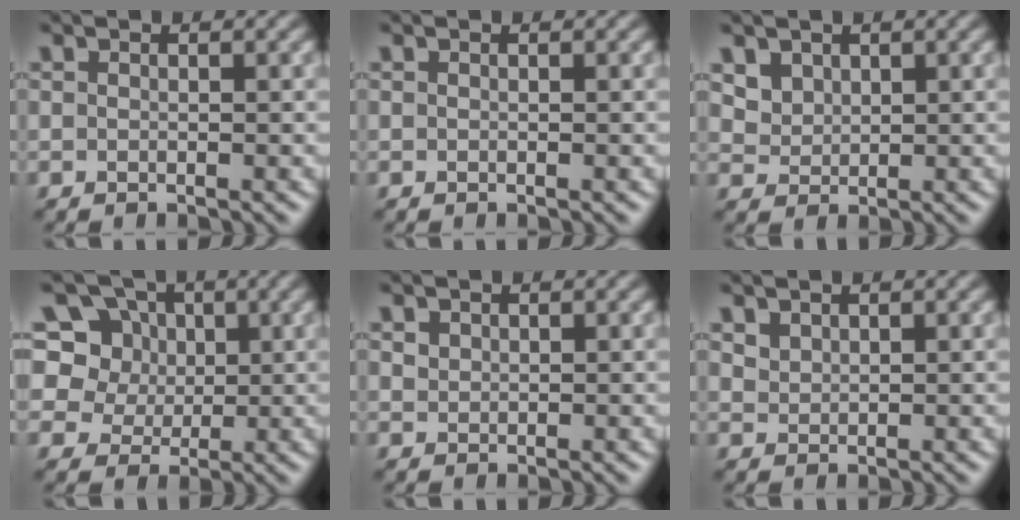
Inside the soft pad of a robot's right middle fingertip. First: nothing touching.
{"total": 0.0}
{"total": 3.1, "force": [1.9, 2.1, 1.2], "torque": [-0.039, -0.003, 0.052]}
{"total": 8.6, "force": [4.4, 6.5, 3.6], "torque": [-0.064, 0.014, 0.059]}
{"total": 0.8, "force": [0.5, 0.6, 0.2], "torque": [-0.005, -0.002, 0.012]}
{"total": 1.2, "force": [1.0, 0.7, 0.3], "torque": [-0.009, -0.002, 0.022]}